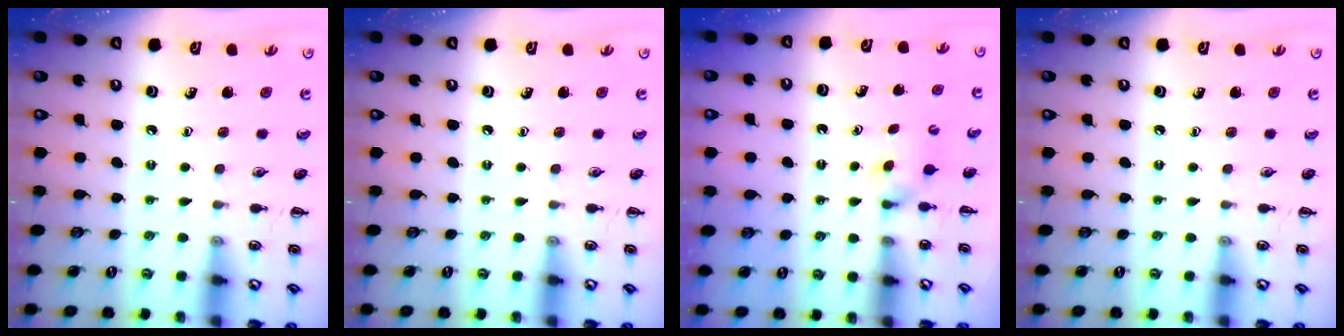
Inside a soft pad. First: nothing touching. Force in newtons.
{"total": 0.0}
{"total": 3.0, "press": 2.8, "slide": 0.9}
{"total": 0.0}